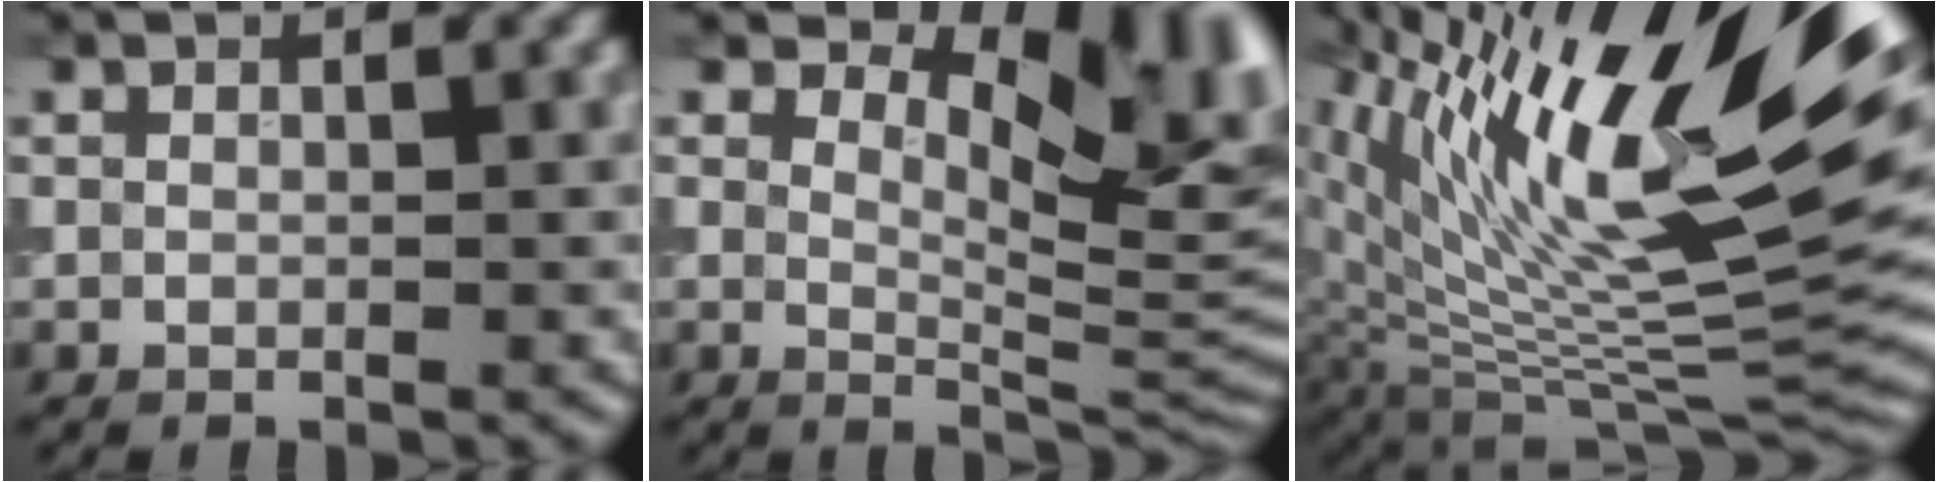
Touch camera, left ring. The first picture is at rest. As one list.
[{"total": 10.4, "force": [5.5, 4.2, 7.8], "torque": [-0.106, -0.003, 0.091]}, {"total": 17.9, "force": [7.4, 6.0, 15.2], "torque": [-0.234, 0.022, 0.133]}]